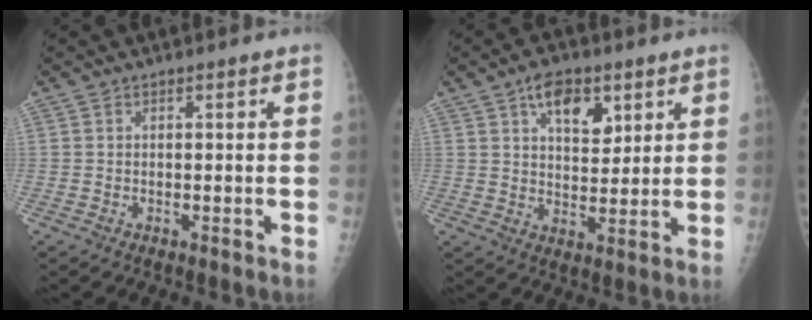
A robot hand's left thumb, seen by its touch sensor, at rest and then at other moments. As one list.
[{"total": 8.7, "force": [4.4, 4.9, 5.8], "torque": [-0.061, -0.022, 0.068]}]